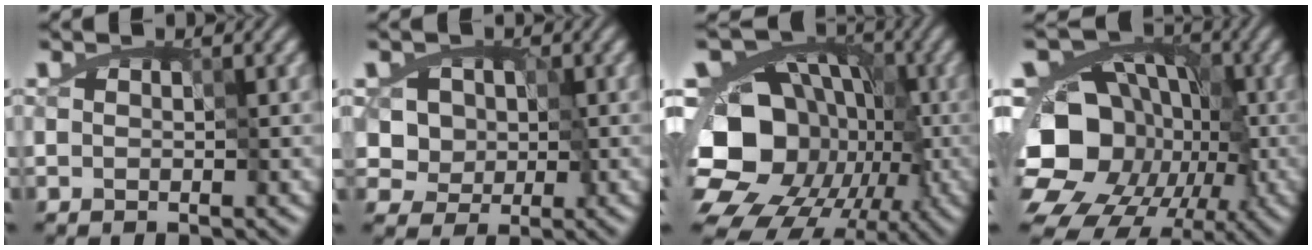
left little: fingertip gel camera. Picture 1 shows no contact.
{"total": 5.1, "force": [0.0, 4.6, 2.2], "torque": [-0.015, 0.008, -0.008]}
{"total": 20.5, "force": [-7.0, 17.6, 7.8], "torque": [-0.160, -0.006, -0.145]}
{"total": 18.5, "force": [-6.2, 16.3, 6.1], "torque": [-0.129, 0.002, -0.138]}